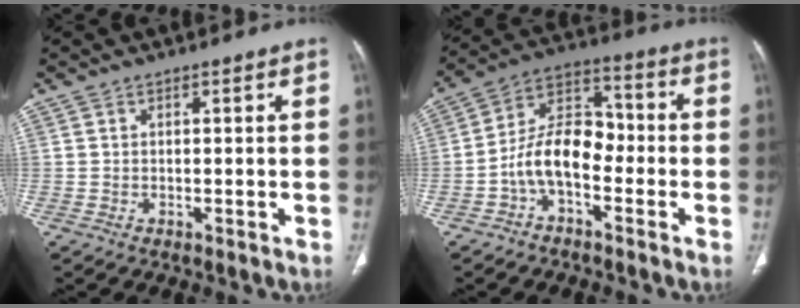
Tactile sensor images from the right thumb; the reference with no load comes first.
{"total": 11.0, "force": [-3.3, 6.4, 8.3], "torque": [-0.133, 0.049, -0.071]}